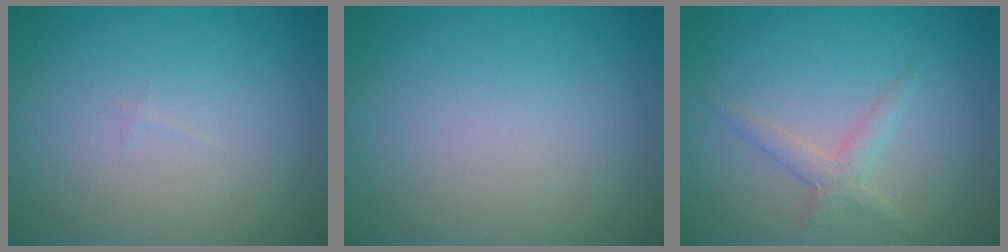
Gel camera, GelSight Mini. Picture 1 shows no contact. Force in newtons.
{"total": 0.0}
{"total": 1.7, "press": 1.7, "slide": 0.1}